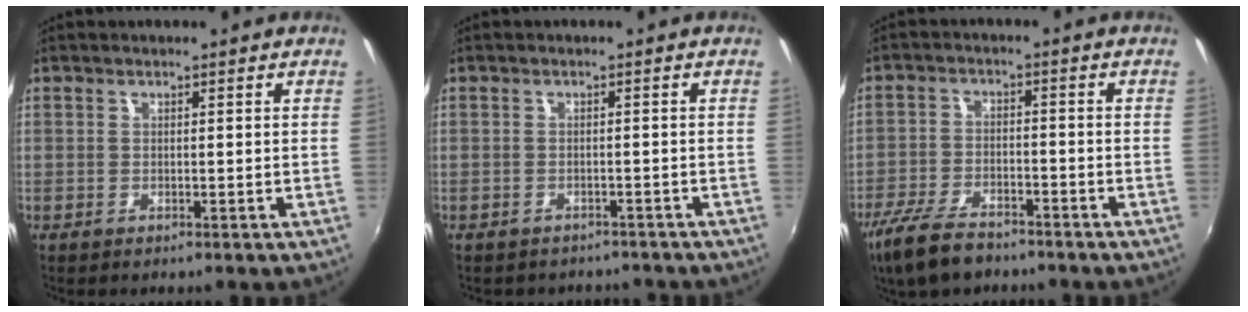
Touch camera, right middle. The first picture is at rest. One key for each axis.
{"total": 4.7, "fx": -4.1, "fy": 2.0, "fz": 1.0, "tx": -0.024, "ty": -0.012, "tz": -0.051}
{"total": 10.2, "fx": -7.8, "fy": 3.8, "fz": 5.4, "tx": -0.137, "ty": -0.022, "tz": -0.147}